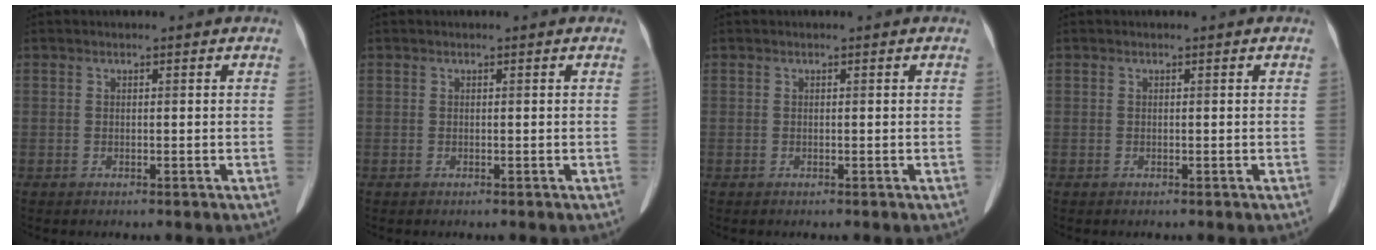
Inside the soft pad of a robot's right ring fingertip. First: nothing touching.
{"total": 0.0}
{"total": 0.0}
{"total": 0.0}